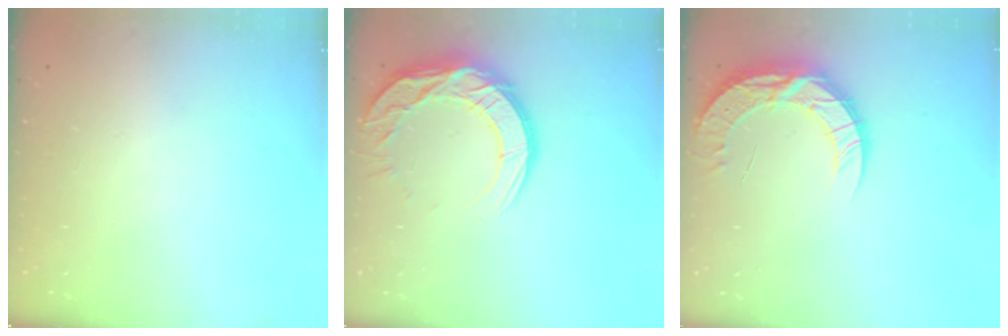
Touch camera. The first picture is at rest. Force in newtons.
{"total": 14.6, "press": 14.6, "slide": 1.1}
{"total": 13.0, "press": 12.9, "slide": 1.0}